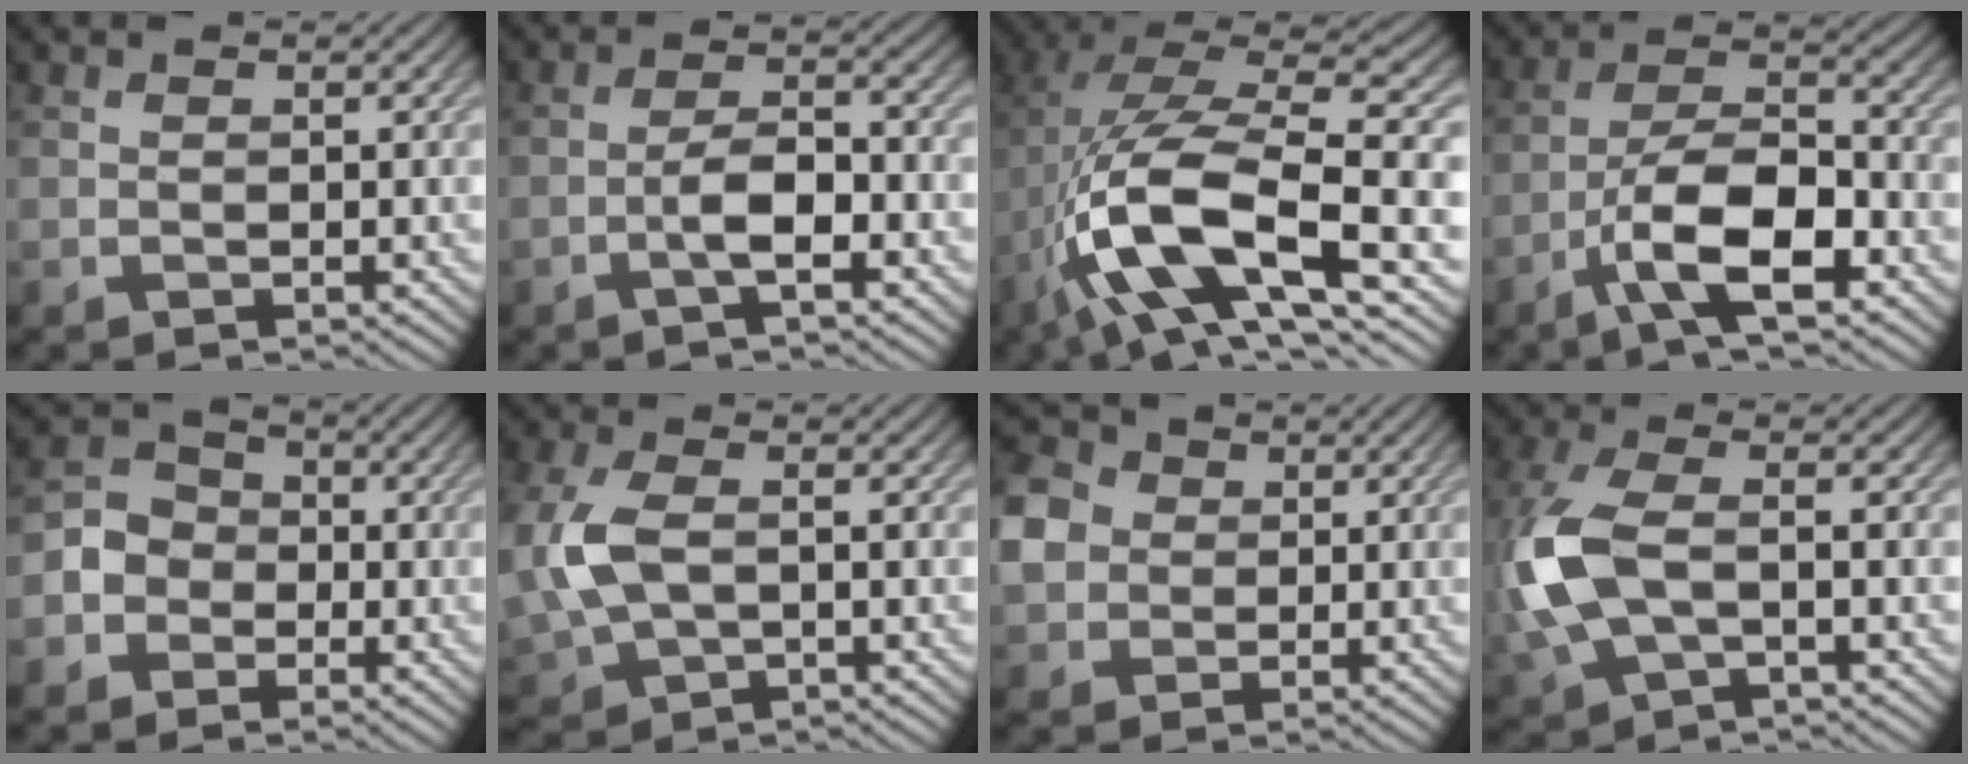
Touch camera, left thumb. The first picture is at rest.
{"total": 4.4, "force": [-2.1, 1.2, 3.7], "torque": [-0.068, 0.010, -0.046]}
{"total": 16.2, "force": [-3.5, 6.8, 14.2], "torque": [-0.280, 0.004, -0.062]}
{"total": 10.2, "force": [-5.2, 3.3, 8.0], "torque": [-0.139, 0.006, -0.104]}
{"total": 4.5, "force": [-1.5, 4.0, 1.3], "torque": [-0.023, 0.007, -0.044]}
{"total": 8.2, "force": [0.0, 4.9, 6.6], "torque": [-0.186, 0.000, 0.001]}
{"total": 6.2, "force": [0.5, 5.5, 3.0], "torque": [-0.091, 0.012, 0.005]}
{"total": 10.2, "force": [-0.6, 5.2, 8.7], "torque": [-0.237, -0.003, -0.014]}